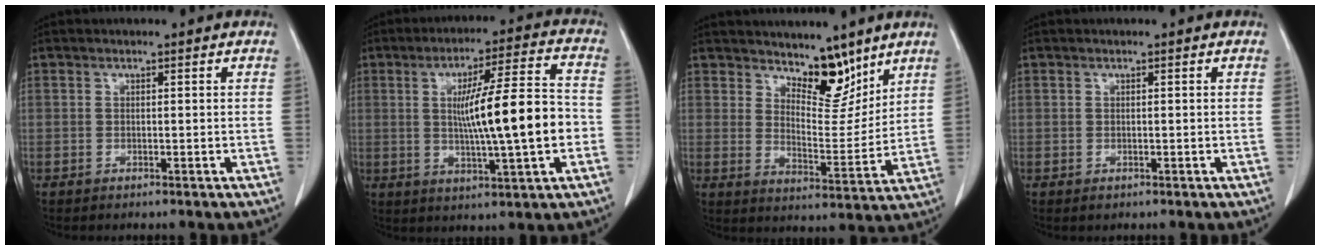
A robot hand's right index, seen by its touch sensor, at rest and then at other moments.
{"total": 14.1, "force": [-0.9, 0.8, 14.1], "torque": [-0.227, 0.009, -0.011]}
{"total": 8.2, "force": [6.5, 3.0, 4.0], "torque": [-0.055, -0.010, 0.112]}
{"total": 0.5, "force": [-0.1, 0.5, 0.1], "torque": [0.000, 0.002, -0.001]}